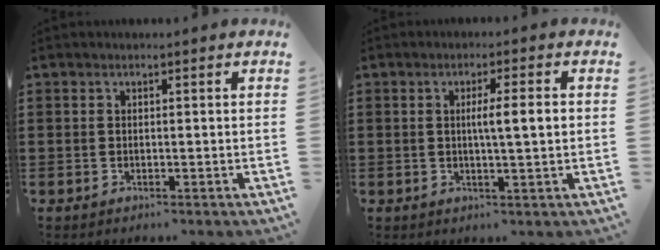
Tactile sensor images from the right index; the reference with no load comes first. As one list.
[{"total": 4.4, "force": [0.4, 0.3, 4.4], "torque": [-0.080, -0.002, 0.003]}]